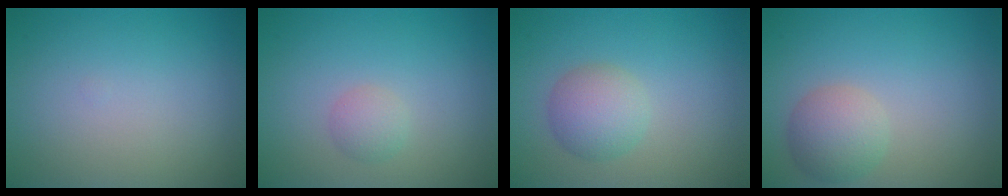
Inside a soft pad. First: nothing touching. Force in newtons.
{"total": 1.4, "press": 1.4, "slide": 0.1}
{"total": 3.2, "press": 3.2, "slide": 0.0}
{"total": 3.2, "press": 3.2, "slide": 0.2}